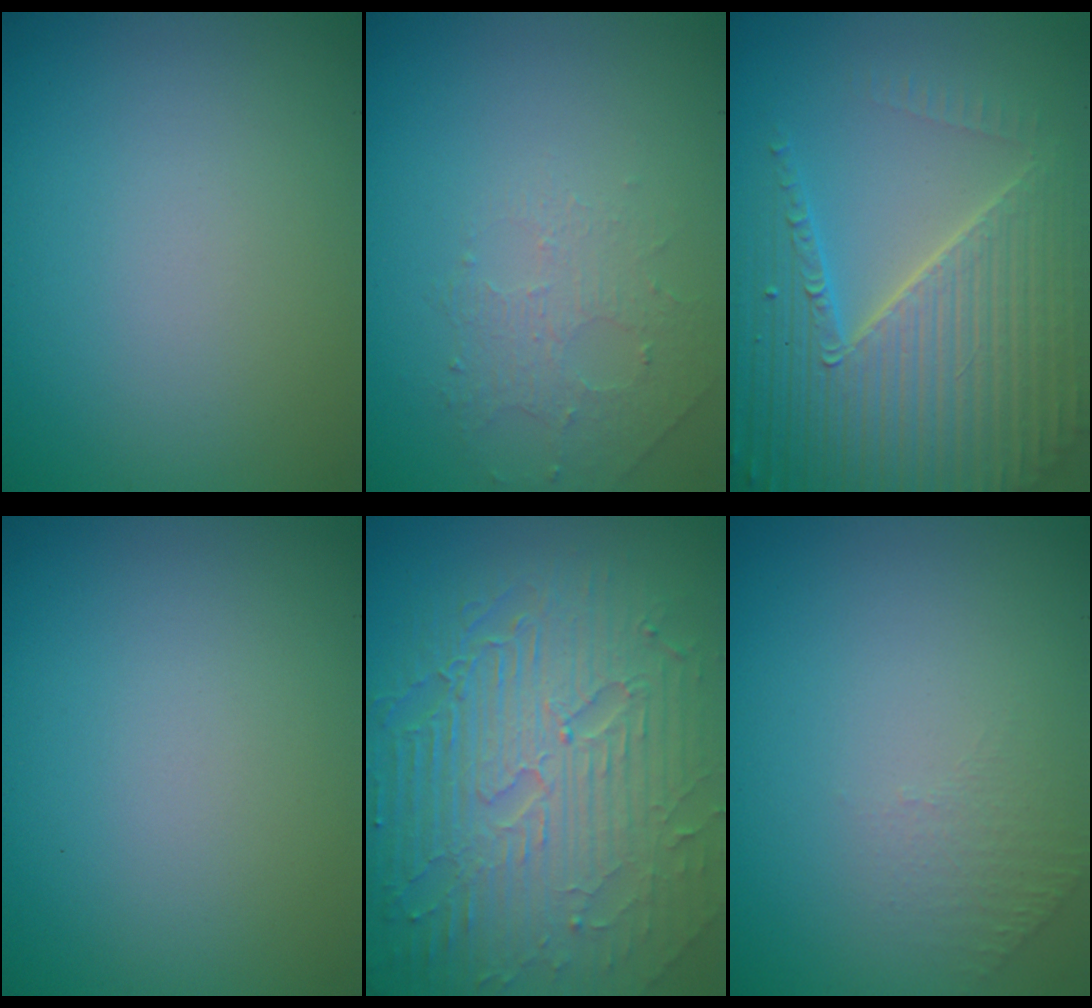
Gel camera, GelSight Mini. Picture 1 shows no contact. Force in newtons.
{"total": 1.5, "press": 1.0, "slide": 1.1}
{"total": 6.4, "press": 6.2, "slide": 1.5}
{"total": 0.0}
{"total": 9.7, "press": 6.3, "slide": 7.4}
{"total": 1.0, "press": 0.5, "slide": 0.9}